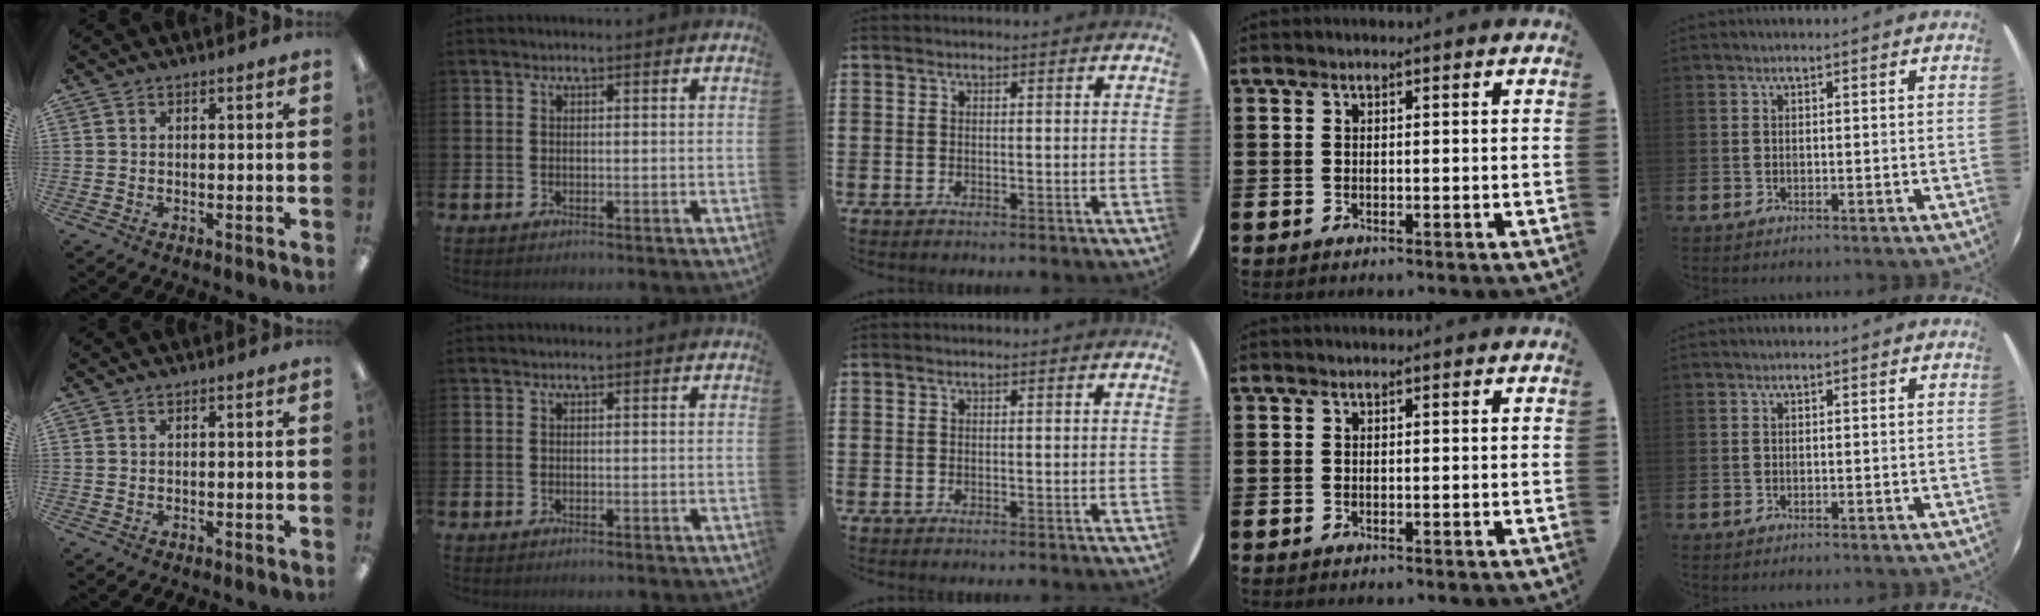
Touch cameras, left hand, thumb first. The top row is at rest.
{}